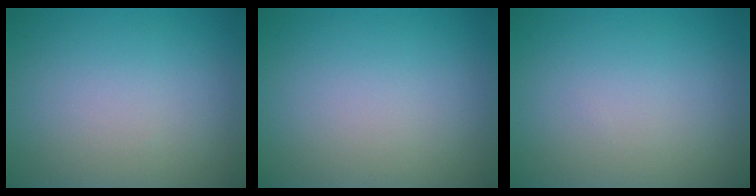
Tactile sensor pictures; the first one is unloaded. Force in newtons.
{"total": 0.0}
{"total": 0.0}